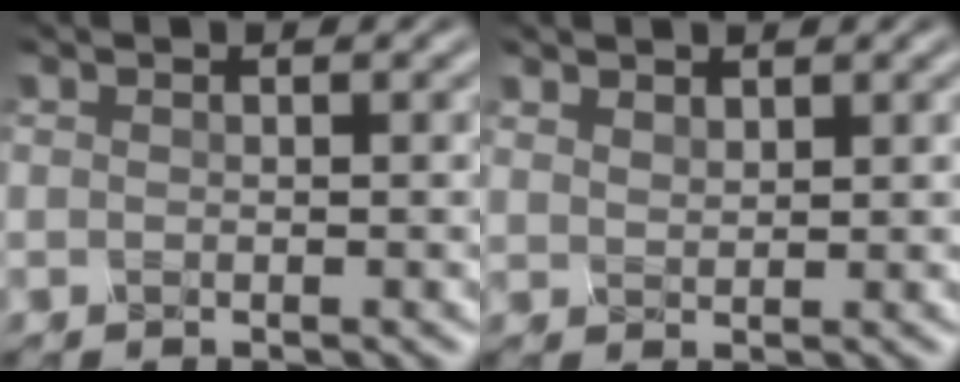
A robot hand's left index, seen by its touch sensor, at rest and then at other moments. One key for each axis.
{"total": 1.1, "fx": 1.0, "fy": -0.2, "fz": -0.5, "tx": 0.002, "ty": 0.002, "tz": 0.033}